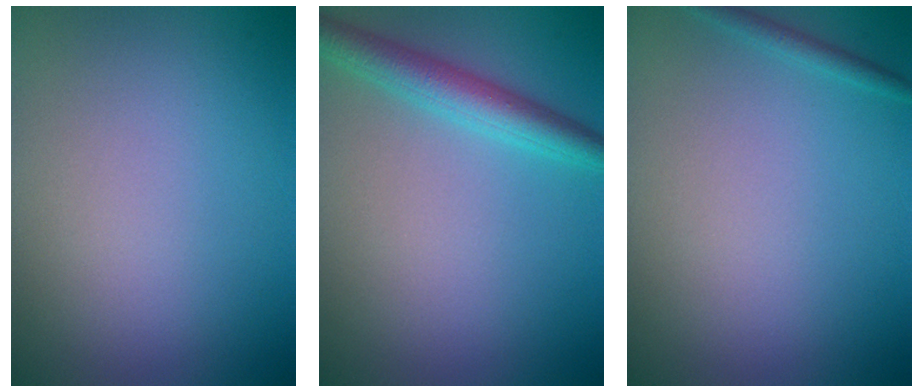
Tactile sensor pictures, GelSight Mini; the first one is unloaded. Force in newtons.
{"total": 3.5, "press": 3.5, "slide": 0.1}
{"total": 1.0, "press": 1.0, "slide": 0.0}